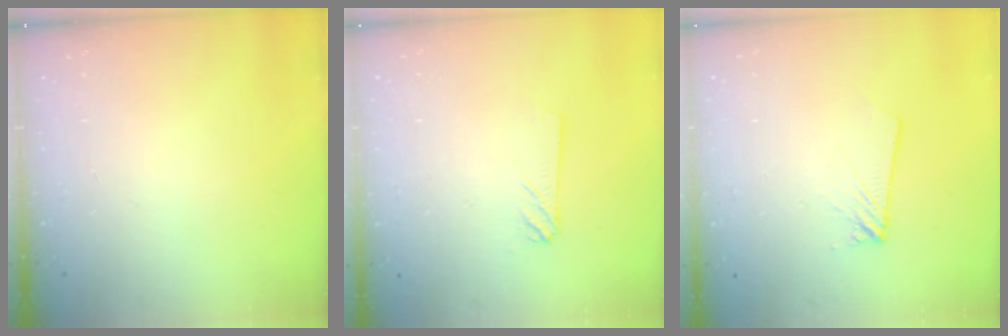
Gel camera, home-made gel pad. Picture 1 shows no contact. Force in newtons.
{"total": 2.4, "press": 2.4, "slide": 0.3}
{"total": 1.8, "press": 1.8, "slide": 0.1}